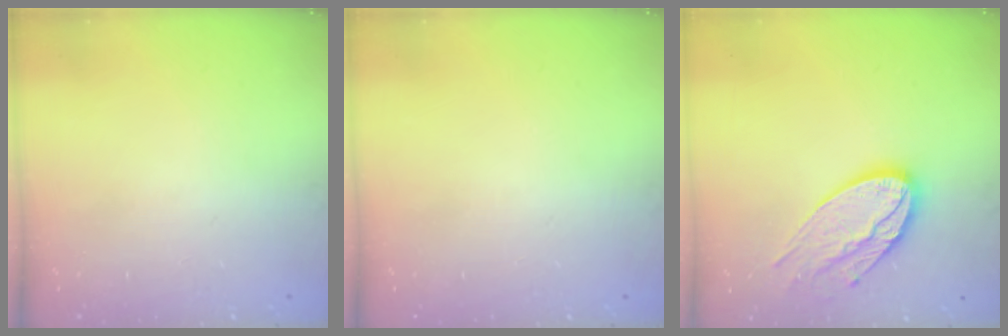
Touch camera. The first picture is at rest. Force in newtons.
{"total": 0.0}
{"total": 15.8, "press": 15.8, "slide": 1.2}